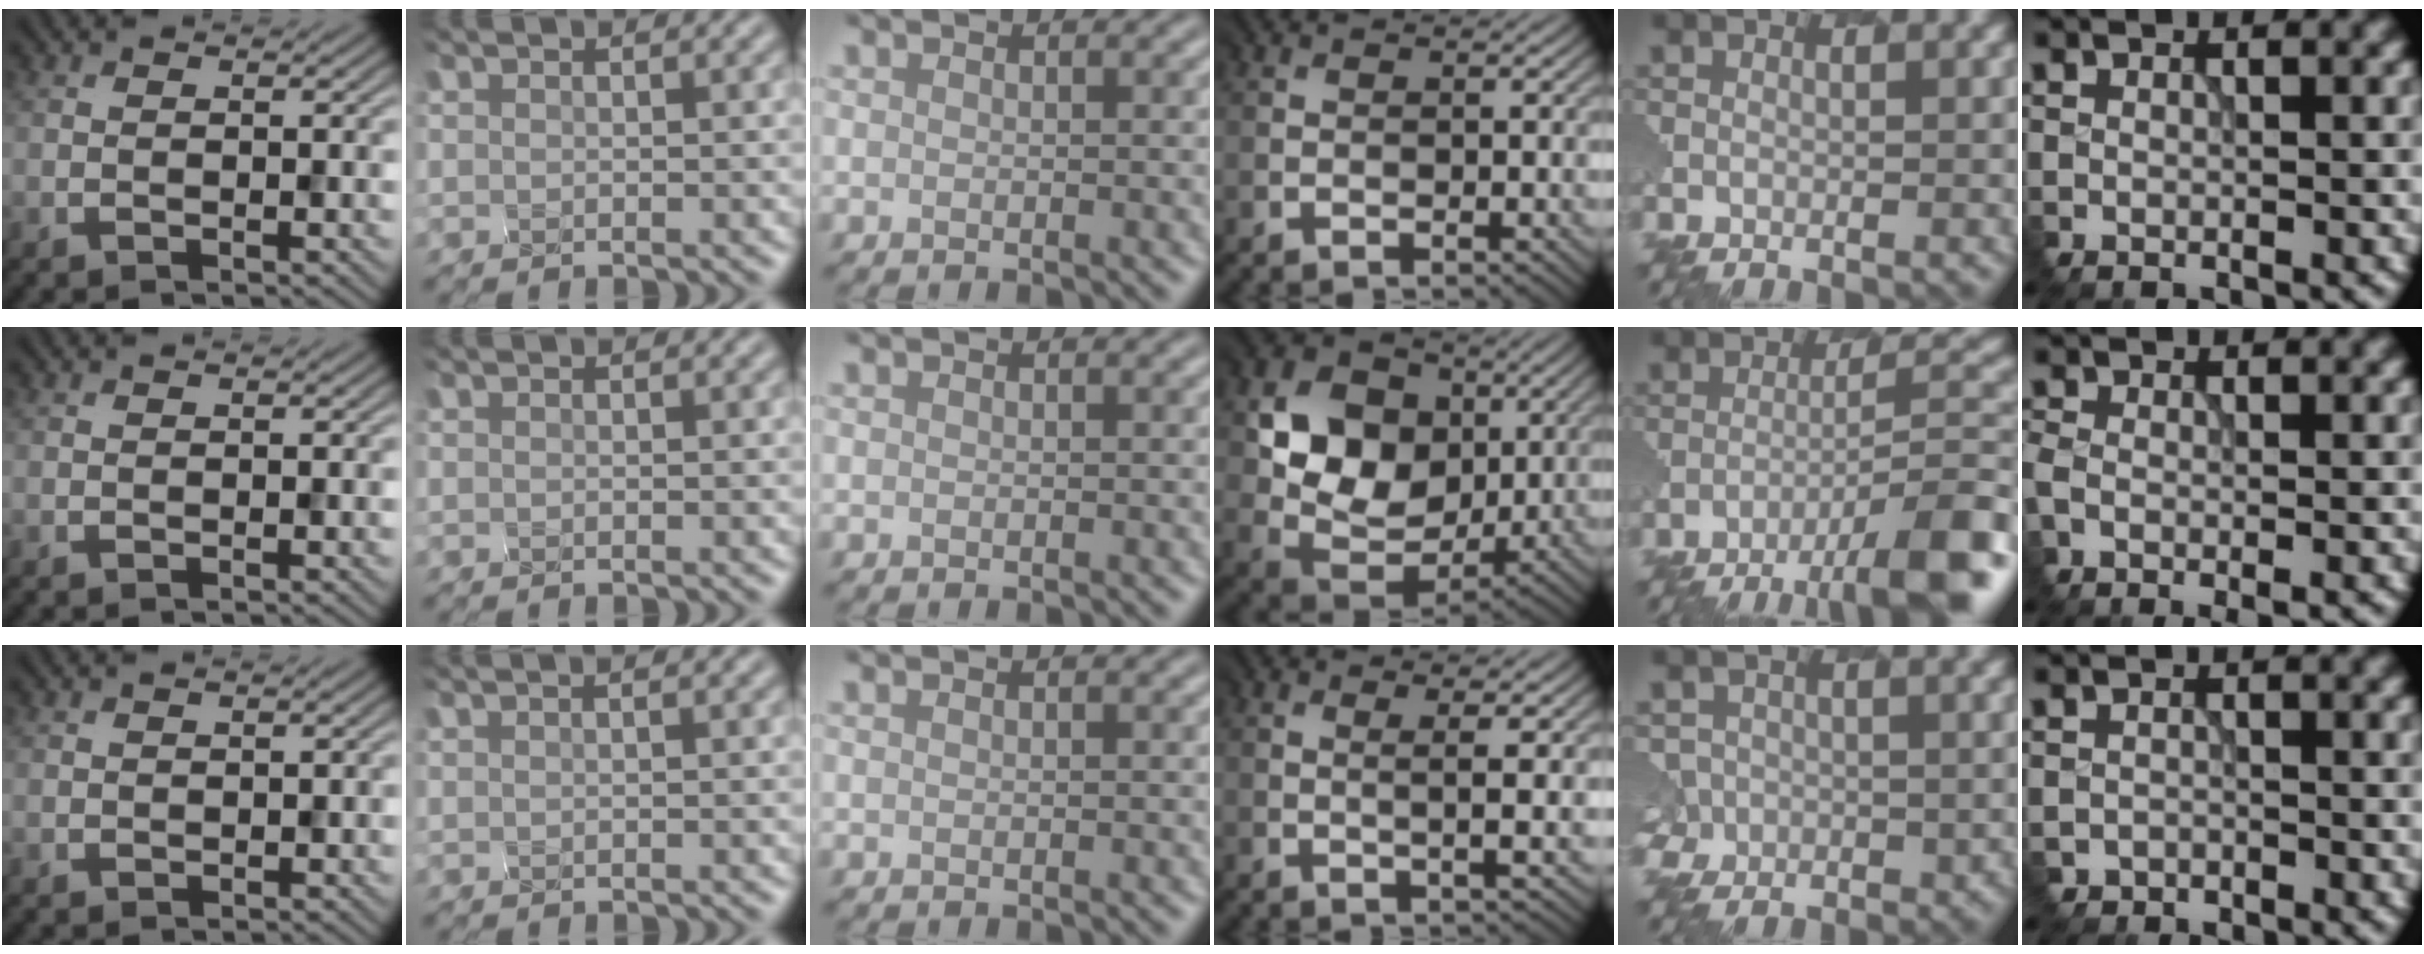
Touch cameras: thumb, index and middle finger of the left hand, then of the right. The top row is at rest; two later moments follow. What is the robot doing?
{"motion": "disassemble", "object": "battery cover"}